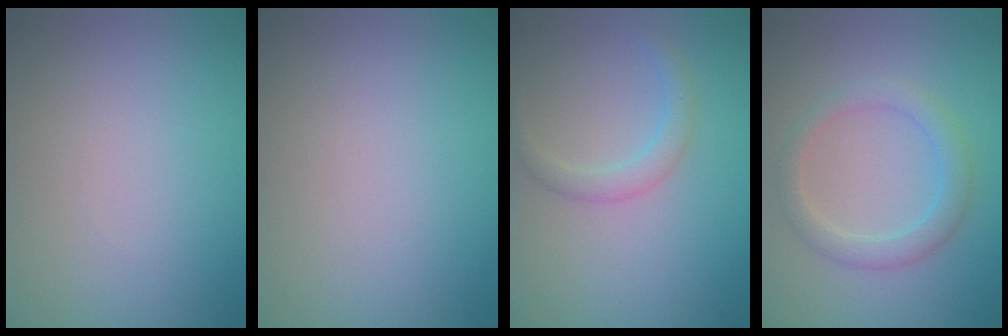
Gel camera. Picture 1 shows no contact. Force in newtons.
{"total": 0.0}
{"total": 1.7, "press": 1.7, "slide": 0.0}
{"total": 2.7, "press": 2.6, "slide": 0.3}